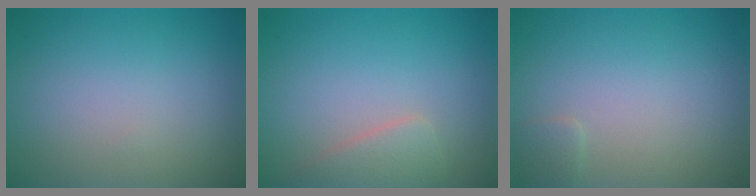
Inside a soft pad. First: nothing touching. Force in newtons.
{"total": 2.3, "press": 2.3, "slide": 0.1}
{"total": 0.8, "press": 0.8, "slide": 0.1}